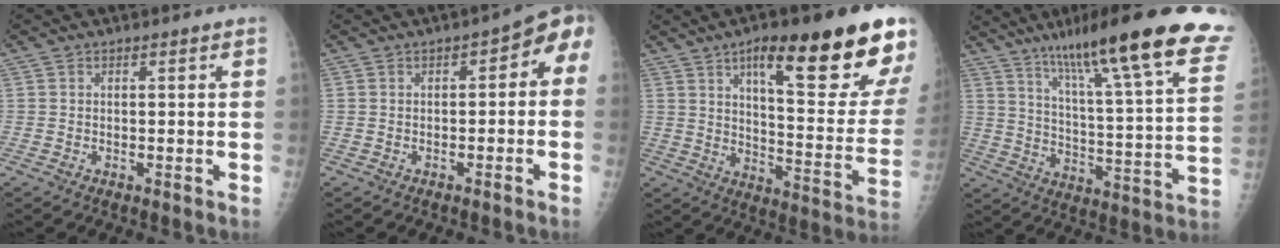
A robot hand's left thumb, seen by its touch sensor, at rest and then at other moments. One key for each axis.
{"total": 5.5, "fx": -1.1, "fy": 3.1, "fz": 4.4, "tx": -0.026, "ty": 0.037, "tz": -0.025}
{"total": 25.0, "fx": 13.6, "fy": 5.3, "fz": 20.2, "tx": -0.261, "ty": -0.052, "tz": 0.200}
{"total": 28.8, "fx": 18.1, "fy": 3.7, "fz": 22.1, "tx": -0.320, "ty": -0.040, "tz": 0.266}